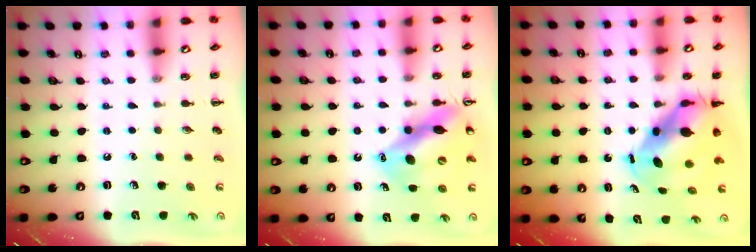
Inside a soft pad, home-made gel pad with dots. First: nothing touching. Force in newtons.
{"total": 13.8, "press": 13.2, "slide": 3.8}
{"total": 8.2, "press": 8.0, "slide": 1.9}